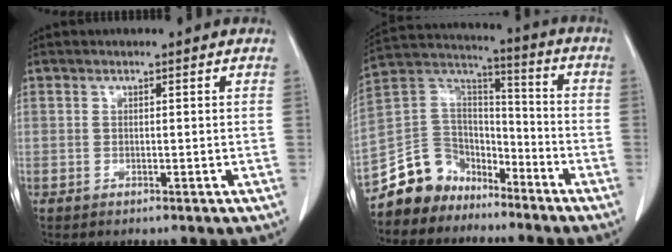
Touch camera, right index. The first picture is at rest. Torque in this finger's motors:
{"motor_torque": [-0.76, -0.60, -0.88, -0.21]}